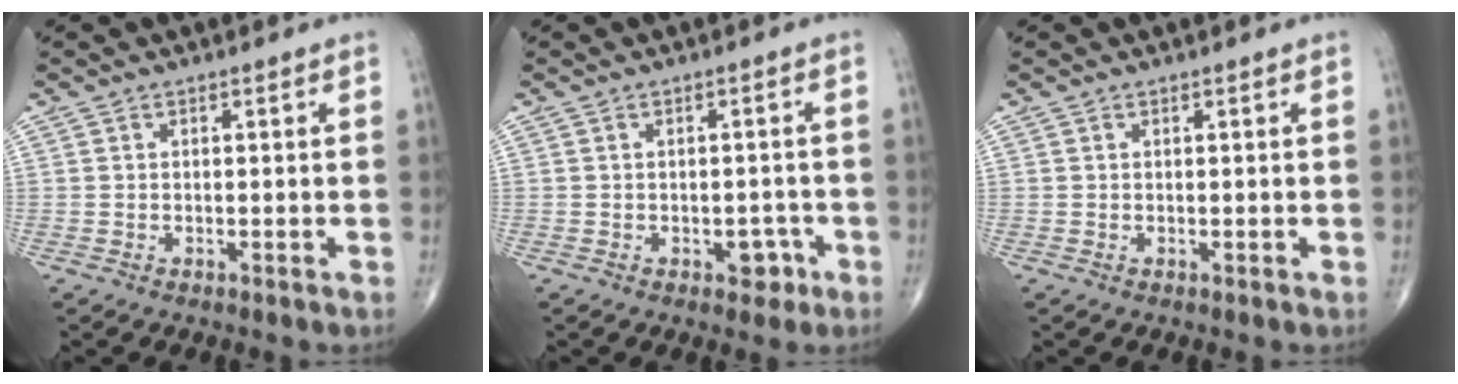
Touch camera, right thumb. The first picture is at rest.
{"total": 3.3, "force": [-1.5, 2.1, 2.0], "torque": [-0.008, 0.011, -0.017]}
{"total": 0.0}